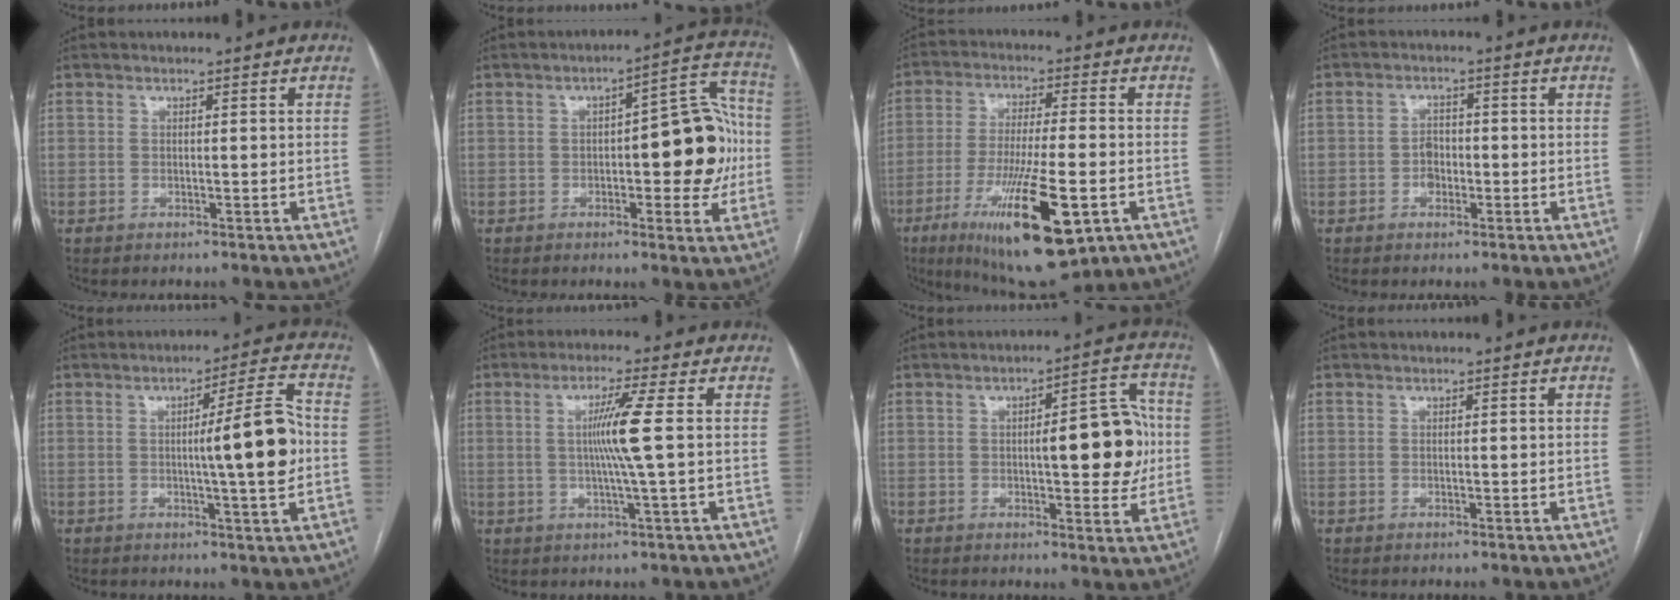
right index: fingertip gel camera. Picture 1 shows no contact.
{"total": 12.6, "force": [-0.8, 4.5, 11.8], "torque": [-0.145, 0.038, -0.006]}
{"total": 18.3, "force": [-7.8, 3.2, 16.3], "torque": [-0.278, -0.036, -0.120]}
{"total": 2.6, "force": [-1.0, 1.9, 1.6], "torque": [-0.024, 0.007, -0.018]}
{"total": 9.8, "force": [-0.5, -0.2, 9.7], "torque": [-0.137, 0.008, -0.011]}
{"total": 6.5, "force": [0.6, -1.5, 6.3], "torque": [-0.115, -0.002, 0.012]}
{"total": 10.4, "force": [0.1, 3.1, 9.9], "torque": [-0.125, 0.022, 0.004]}
{"total": 0.0}